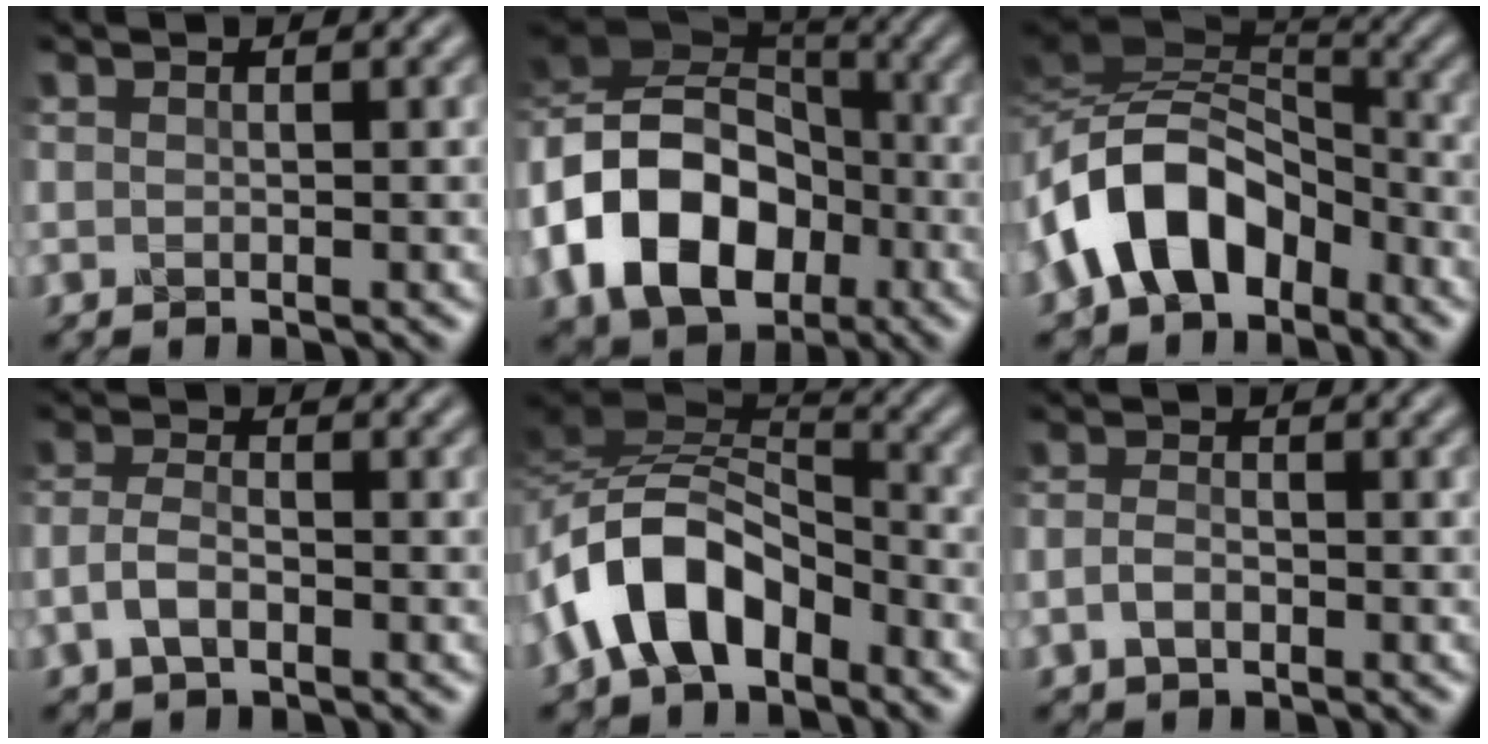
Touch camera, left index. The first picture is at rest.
{"total": 12.8, "force": [-3.3, 9.5, 7.9], "torque": [-0.176, -0.003, -0.070]}
{"total": 8.0, "force": [-2.9, 5.2, 5.3], "torque": [-0.093, 0.022, -0.065]}
{"total": 2.0, "force": [-1.2, 1.1, 1.3], "torque": [-0.036, 0.009, -0.033]}
{"total": 7.2, "force": [-3.8, 4.1, 4.5], "torque": [-0.084, 0.014, -0.080]}
{"total": 1.2, "force": [-0.7, 0.8, 0.6], "torque": [-0.025, 0.005, -0.022]}